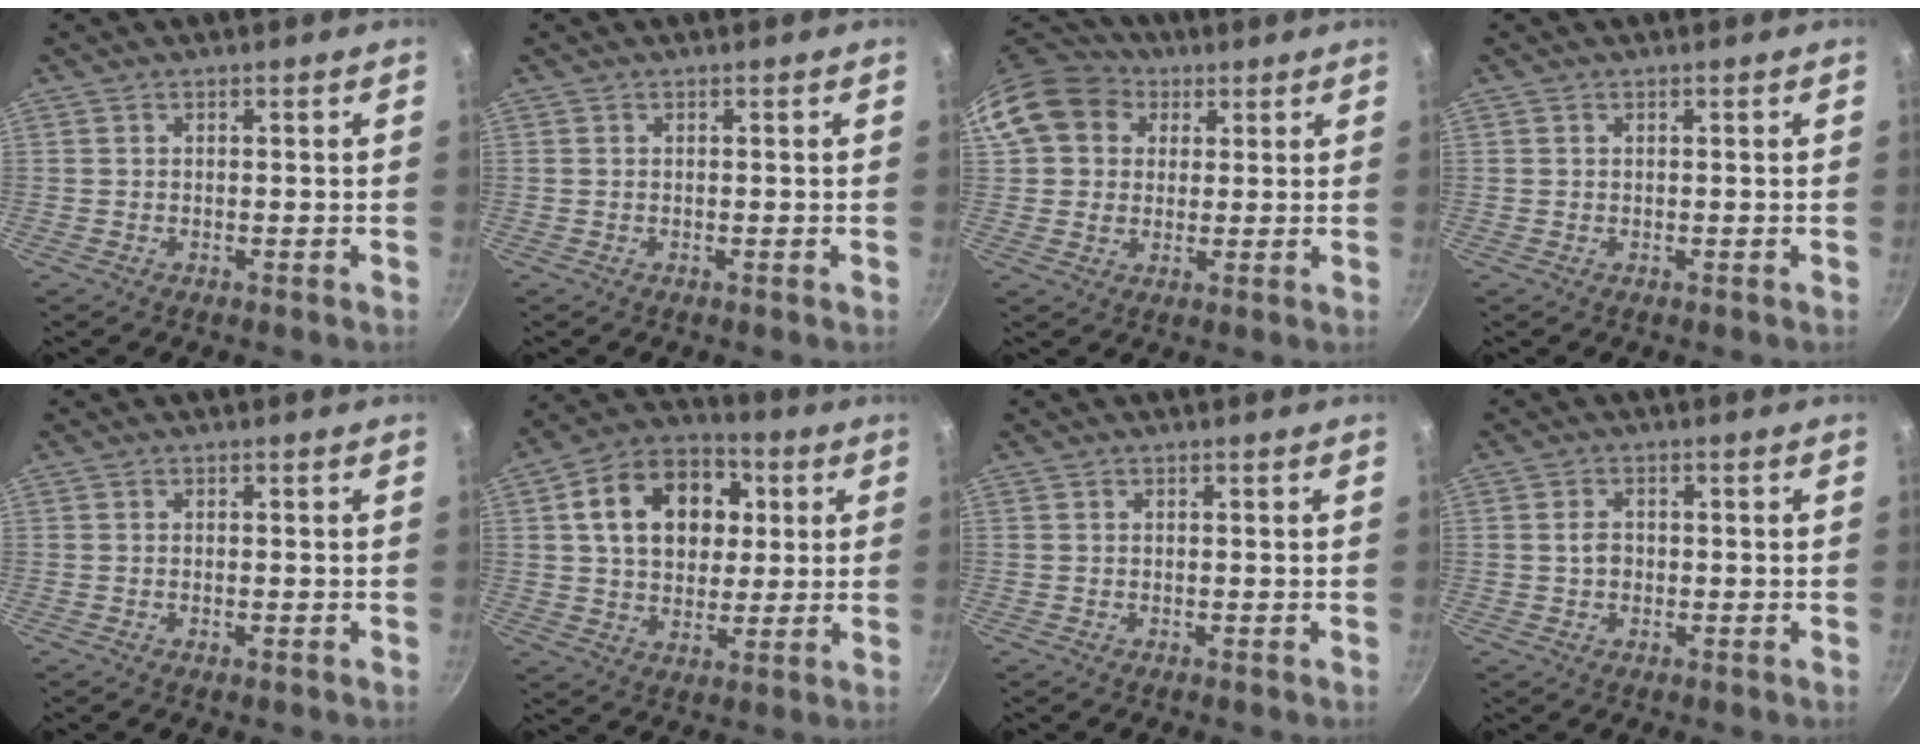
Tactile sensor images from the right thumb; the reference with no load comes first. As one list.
[{"total": 0.0}, {"total": 14.5, "force": [5.1, 12.1, 6.2], "torque": [-0.105, 0.018, 0.083]}, {"total": 0.0}, {"total": 0.8, "force": [-0.3, 0.3, 0.7], "torque": [-0.011, 0.001, -0.004]}, {"total": 17.5, "force": [4.1, 12.8, 11.1], "torque": [-0.148, 0.017, 0.058]}, {"total": 0.0}, {"total": 2.5, "force": [-0.2, 1.9, 1.6], "torque": [-0.020, 0.007, -0.004]}]